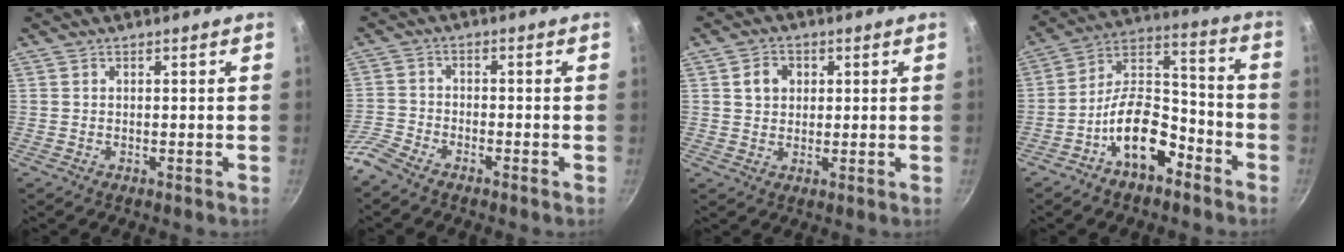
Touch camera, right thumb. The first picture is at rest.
{"total": 4.9, "force": [-4.1, 1.6, 2.1], "torque": [-0.054, 0.025, -0.094]}
{"total": 4.5, "force": [1.2, 3.7, 2.2], "torque": [-0.016, 0.006, 0.018]}
{"total": 14.1, "force": [-7.5, 7.4, 9.3], "torque": [-0.125, 0.084, -0.140]}